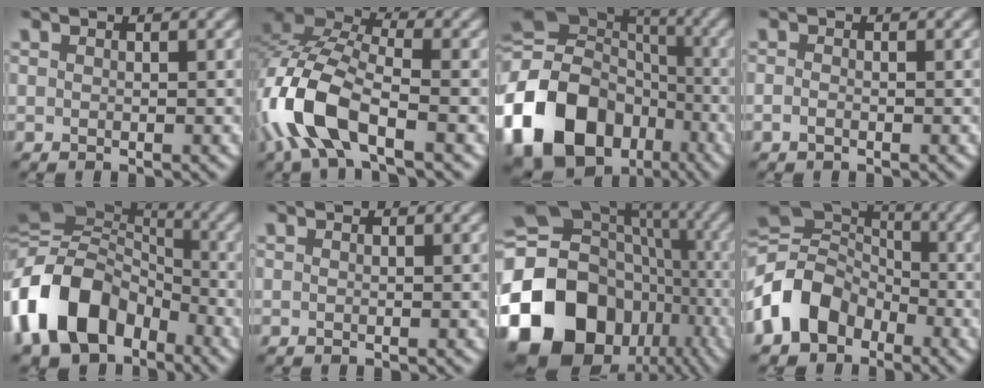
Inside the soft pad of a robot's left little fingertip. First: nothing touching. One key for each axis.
{"total": 9.7, "fx": -4.1, "fy": 4.7, "fz": 7.4, "tx": -0.171, "ty": 0.004, "tz": -0.090}
{"total": 20.5, "fx": -8.0, "fy": 16.3, "fz": 9.6, "tx": -0.231, "ty": -0.023, "tz": -0.157}
{"total": 0.7, "fx": -0.4, "fy": 0.3, "fz": 0.5, "tx": -0.013, "ty": -0.002, "tz": -0.009}
{"total": 12.9, "fx": -5.3, "fy": 8.7, "fz": 7.9, "tx": -0.163, "ty": 0.010, "tz": -0.113}
{"total": 0.0}
{"total": 21.3, "fx": -7.6, "fy": 16.7, "fz": 10.8, "tx": -0.232, "ty": -0.022, "tz": -0.116}
{"total": 9.2, "fx": -3.7, "fy": 7.1, "fz": 4.6, "tx": -0.091, "ty": 0.000, "tz": -0.089}